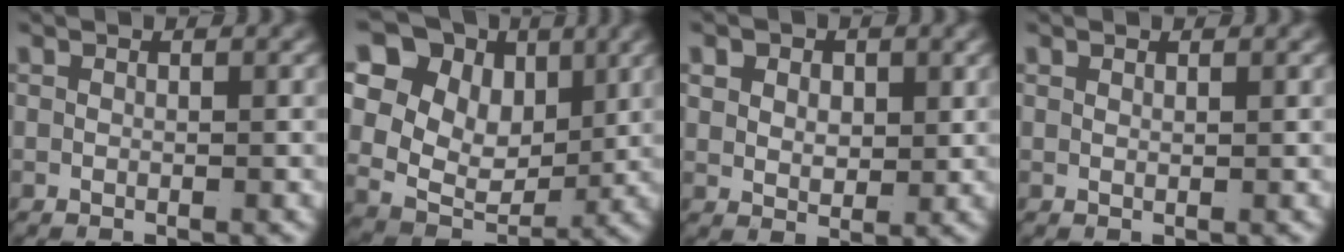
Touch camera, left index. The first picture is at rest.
{"total": 15.9, "force": [3.6, 12.6, 9.0], "torque": [-0.178, -0.016, 0.050]}
{"total": 3.1, "force": [1.0, 2.1, 1.9], "torque": [-0.038, -0.021, 0.032]}
{"total": 0.7, "force": [0.5, -0.6, 0.1], "torque": [0.000, -0.005, 0.014]}